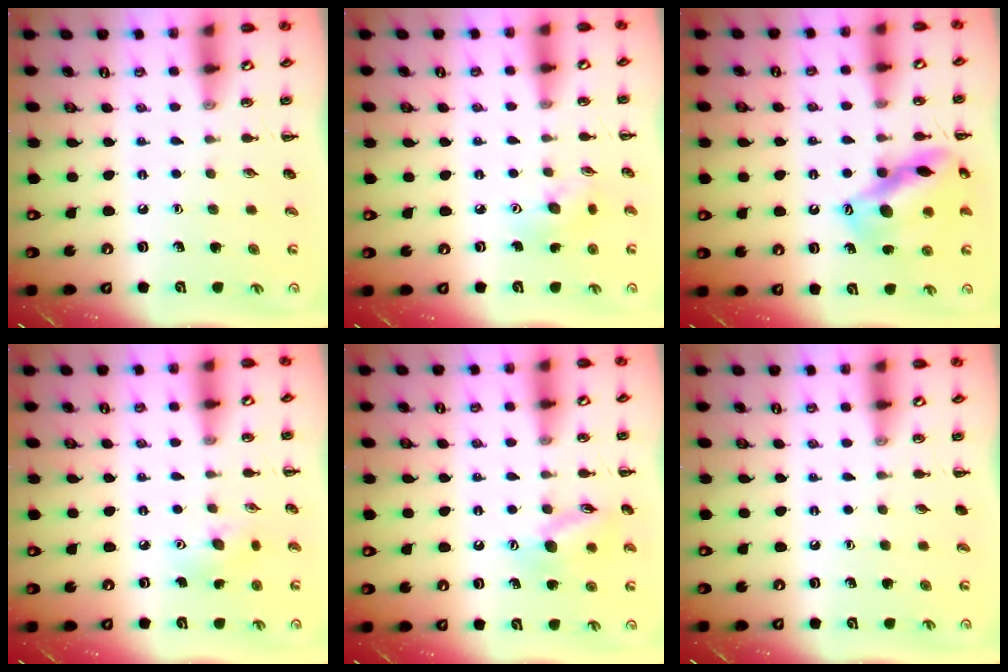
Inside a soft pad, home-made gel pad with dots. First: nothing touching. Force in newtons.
{"total": 4.8, "press": 4.7, "slide": 0.4}
{"total": 16.5, "press": 16.3, "slide": 2.3}
{"total": 5.6, "press": 5.5, "slide": 1.0}
{"total": 11.2, "press": 11.1, "slide": 1.7}
{"total": 0.0}